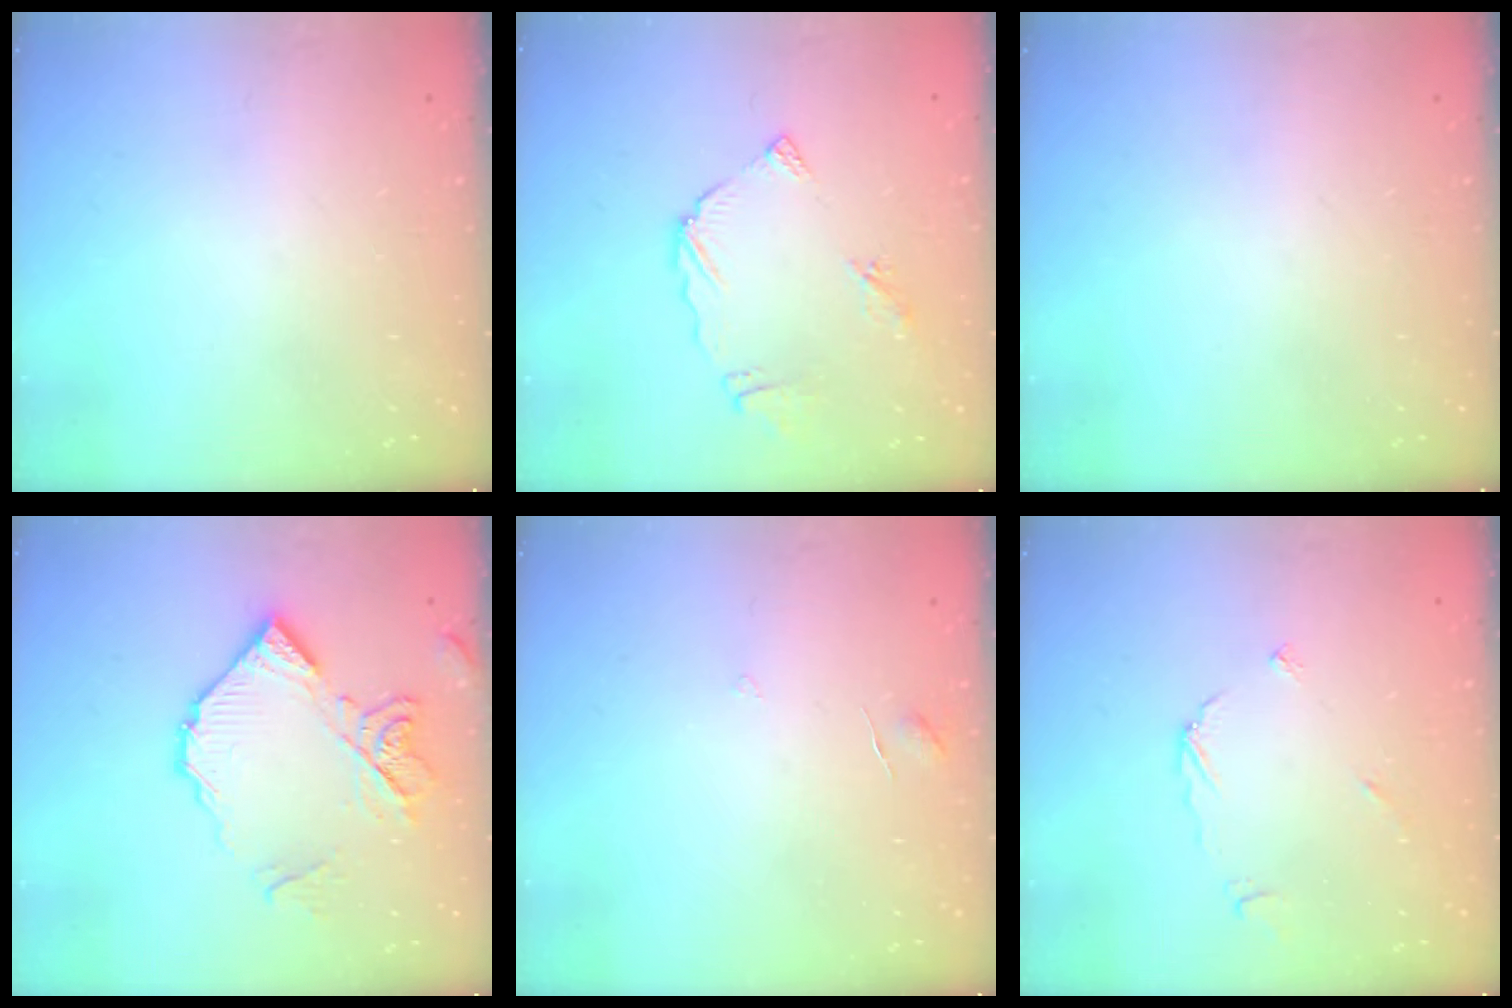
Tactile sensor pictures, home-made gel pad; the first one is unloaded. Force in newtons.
{"total": 8.2, "press": 8.1, "slide": 0.9}
{"total": 0.0}
{"total": 14.4, "press": 14.3, "slide": 1.6}
{"total": 2.9, "press": 2.9, "slide": 0.2}
{"total": 3.4, "press": 3.4, "slide": 0.3}